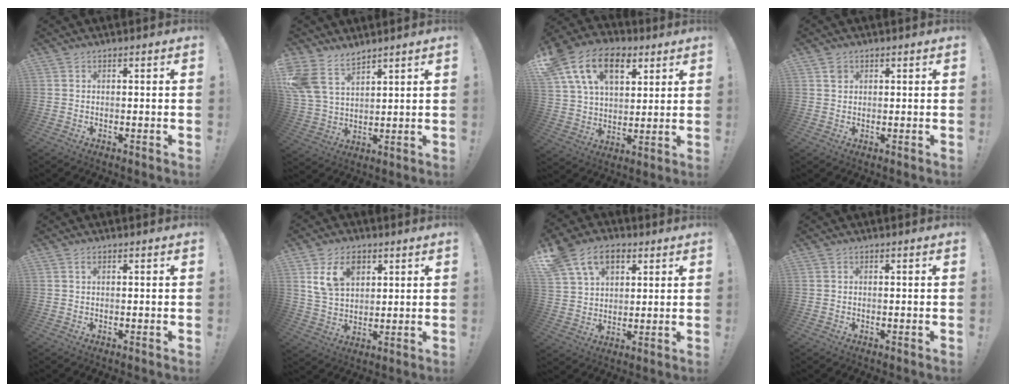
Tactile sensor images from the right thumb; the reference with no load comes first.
{"total": 10.7, "force": [7.9, 6.0, 4.1], "torque": [-0.082, -0.041, 0.160]}
{"total": 19.5, "force": [8.9, 12.8, 11.6], "torque": [-0.193, -0.024, 0.164]}
{"total": 1.8, "force": [1.1, 1.5, 0.1], "torque": [0.011, -0.005, 0.018]}
{"total": 0.8, "force": [0.5, 0.4, 0.5], "torque": [-0.004, 0.001, 0.006]}
{"total": 11.4, "force": [5.7, 7.8, 6.2], "torque": [-0.115, -0.011, 0.109]}
{"total": 14.8, "force": [7.2, 10.3, 7.8], "torque": [-0.126, -0.019, 0.140]}
{"total": 0.5, "force": [-0.1, 0.5, -0.1], "torque": [0.001, 0.002, -0.002]}